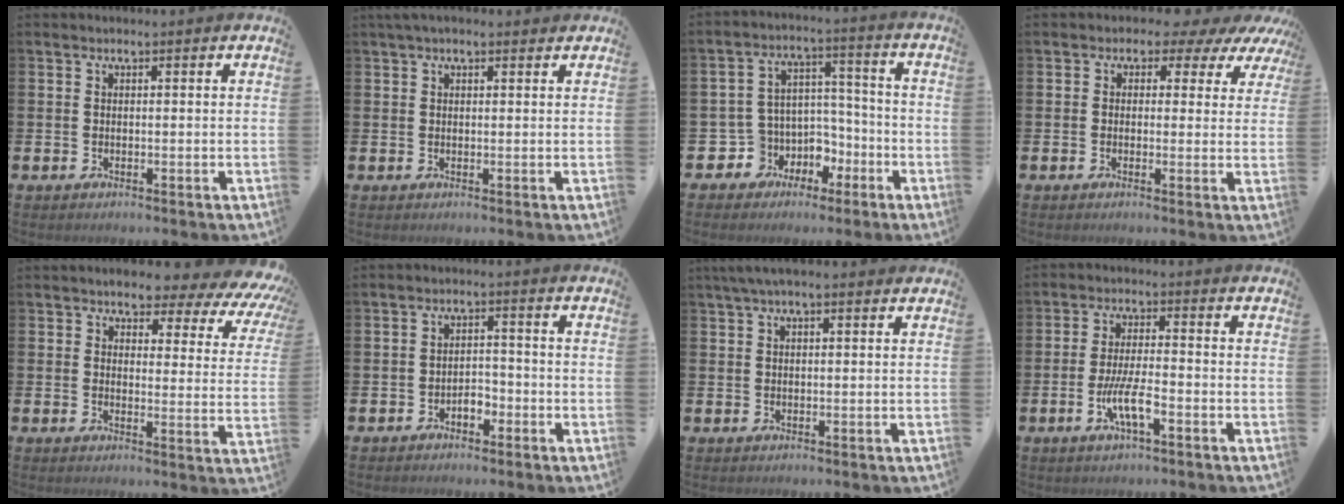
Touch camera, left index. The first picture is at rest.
{"total": 1.7, "force": [1.2, 0.5, 1.0], "torque": [-0.015, 0.006, 0.021]}
{"total": 6.7, "force": [-2.9, 5.9, 1.4], "torque": [-0.070, -0.005, -0.053]}
{"total": 2.5, "force": [1.2, 2.0, 0.8], "torque": [-0.021, -0.007, 0.009]}
{"total": 4.9, "force": [4.4, 1.7, 1.5], "torque": [-0.035, -0.043, 0.066]}
{"total": 2.5, "force": [-1.7, 1.5, 1.1], "torque": [-0.023, 0.006, -0.036]}
{"total": 2.4, "force": [1.7, 0.5, 1.6], "torque": [-0.028, 0.005, 0.029]}
{"total": 5.6, "force": [-2.1, 1.3, 5.0], "torque": [-0.109, -0.003, -0.039]}